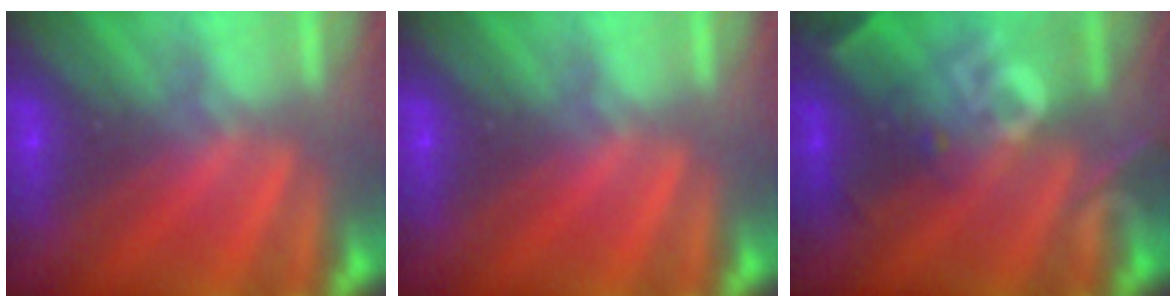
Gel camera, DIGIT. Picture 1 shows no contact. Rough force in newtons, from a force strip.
{"total": 0.0}
{"total": 2.5}